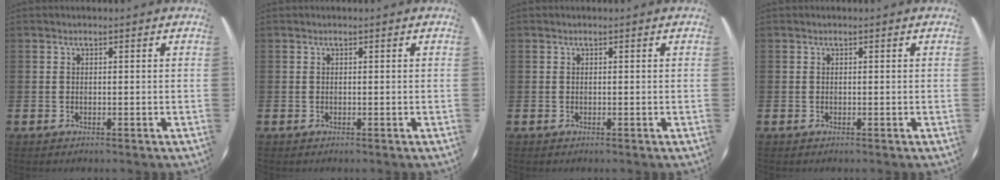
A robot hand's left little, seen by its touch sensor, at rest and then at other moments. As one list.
[{"total": 0.0}, {"total": 0.0}, {"total": 0.0}]